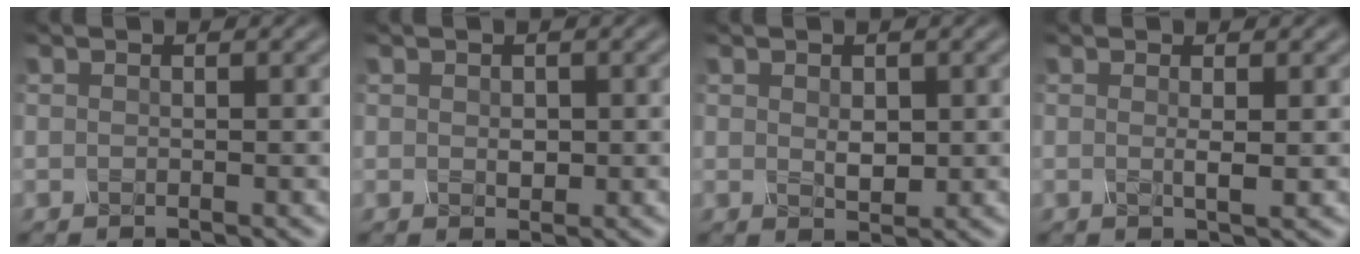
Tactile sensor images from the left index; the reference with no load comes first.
{"total": 1.1, "force": [0.0, 0.7, 0.8], "torque": [-0.012, -0.003, 0.001]}
{"total": 1.7, "force": [0.2, 1.0, 1.3], "torque": [-0.024, -0.004, 0.007]}
{"total": 1.4, "force": [0.1, 0.2, 1.4], "torque": [-0.024, -0.002, -0.002]}